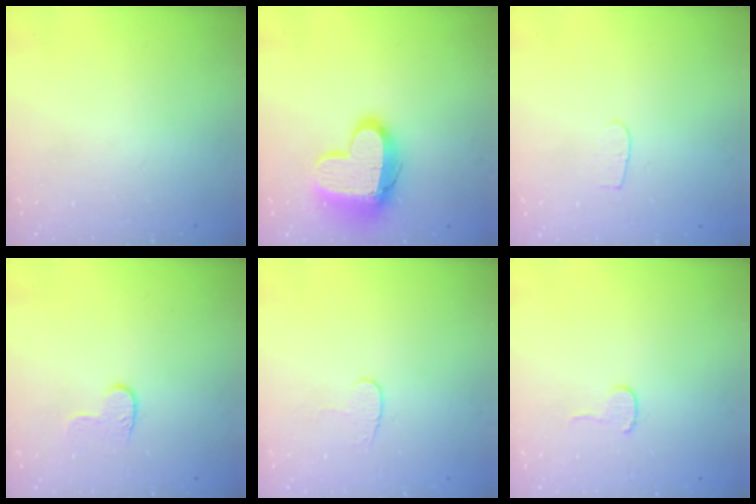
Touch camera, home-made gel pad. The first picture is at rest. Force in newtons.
{"total": 15.2, "press": 15.2, "slide": 1.4}
{"total": 3.7, "press": 3.7, "slide": 0.4}
{"total": 5.8, "press": 5.8, "slide": 0.6}
{"total": 4.4, "press": 4.4, "slide": 0.5}
{"total": 3.7, "press": 3.7, "slide": 0.4}